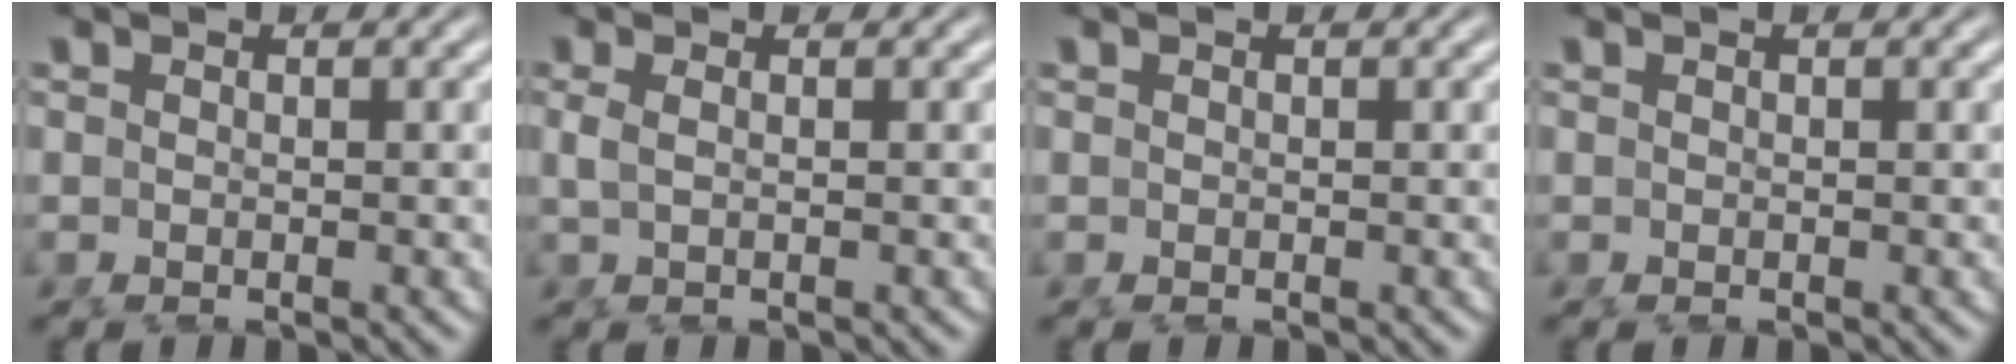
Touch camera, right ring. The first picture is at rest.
{"total": 1.1, "force": [0.0, -0.2, 1.1], "torque": [-0.032, -0.010, 0.009]}
{"total": 0.0}
{"total": 0.0}